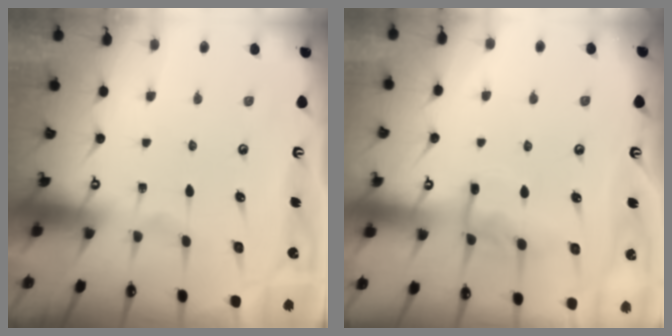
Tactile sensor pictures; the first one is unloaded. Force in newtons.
{"total": 9.5, "press": 9.4, "slide": 1.0}